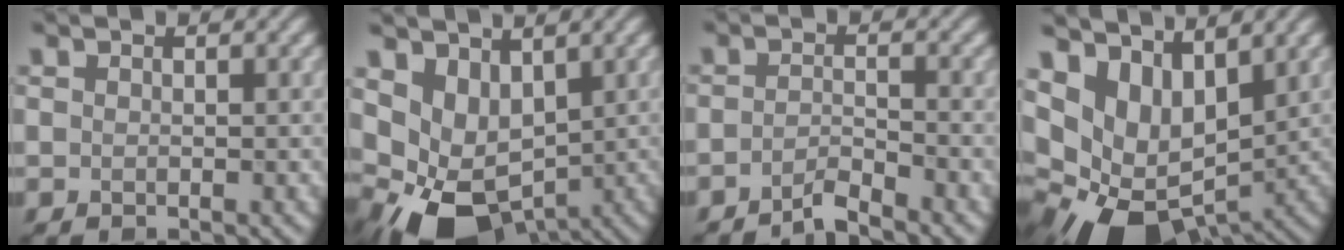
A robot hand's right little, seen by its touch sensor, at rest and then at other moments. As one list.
[{"total": 8.7, "force": [-0.7, 6.0, 6.2], "torque": [-0.117, -0.035, 0.007]}, {"total": 2.3, "force": [-1.9, 0.4, 1.2], "torque": [-0.017, 0.005, -0.046]}, {"total": 11.1, "force": [0.6, 7.4, 8.2], "torque": [-0.144, -0.025, 0.029]}]